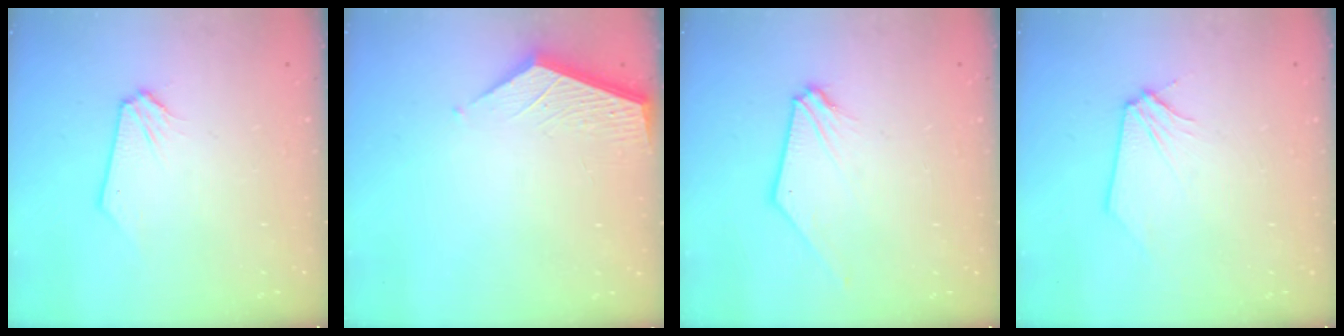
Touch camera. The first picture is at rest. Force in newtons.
{"total": 3.7, "press": 3.7, "slide": 0.3}
{"total": 2.1, "press": 2.1, "slide": 0.6}
{"total": 0.0}